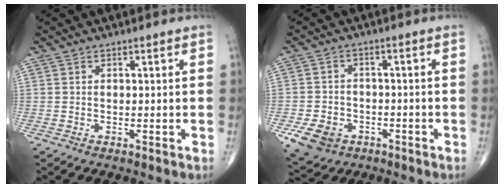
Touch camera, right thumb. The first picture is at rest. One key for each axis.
{"total": 8.2, "fx": -3.8, "fy": 6.2, "fz": 3.7, "tx": -0.058, "ty": 0.017, "tz": -0.057}